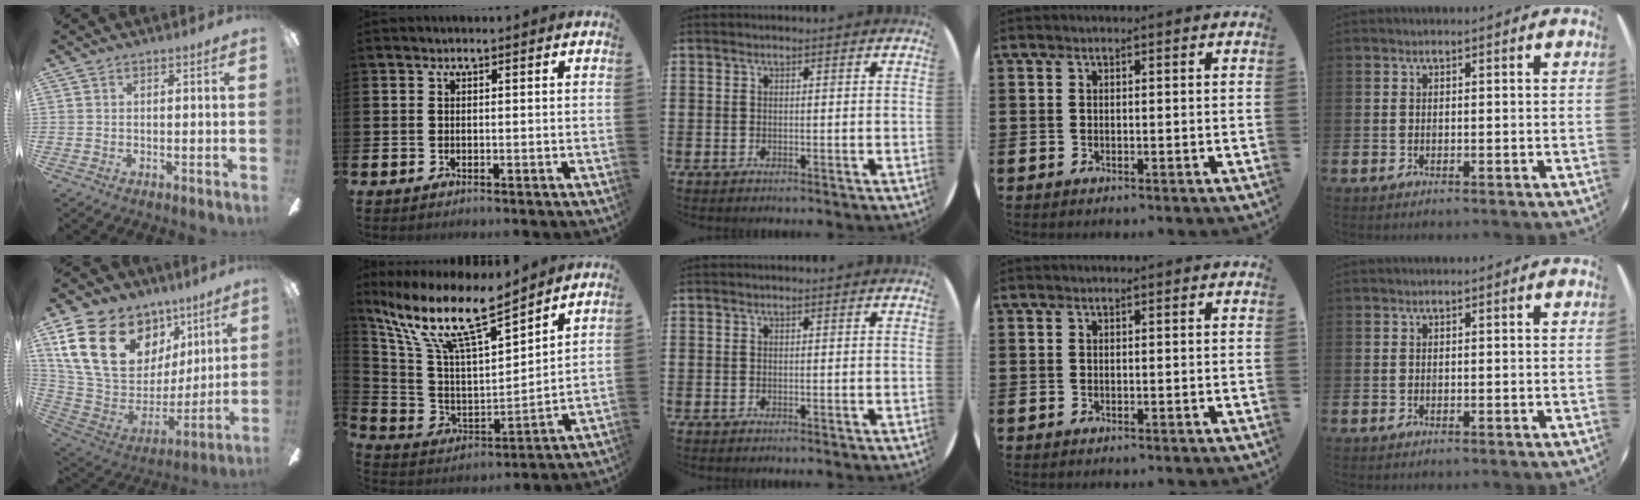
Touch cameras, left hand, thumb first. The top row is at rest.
{"thumb": {"total": 24.7, "force": [11.2, 16.9, 14.0], "torque": [-0.271, -0.037, 0.222]}, "index": {"total": 12.4, "force": [10.1, 2.5, 6.8], "torque": [-0.165, -0.062, 0.172]}}